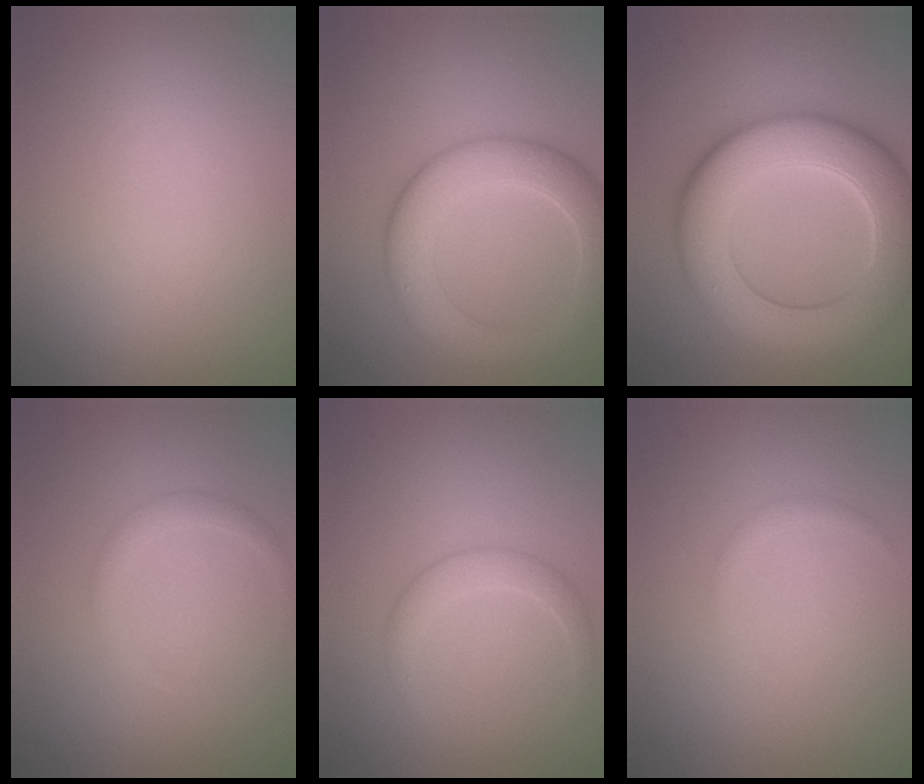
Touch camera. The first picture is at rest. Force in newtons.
{"total": 6.3, "press": 6.3, "slide": 0.3}
{"total": 10.3, "press": 10.3, "slide": 0.7}
{"total": 1.3, "press": 1.3, "slide": 0.0}
{"total": 1.8, "press": 1.8, "slide": 0.2}
{"total": 0.6, "press": 0.6, "slide": 0.1}